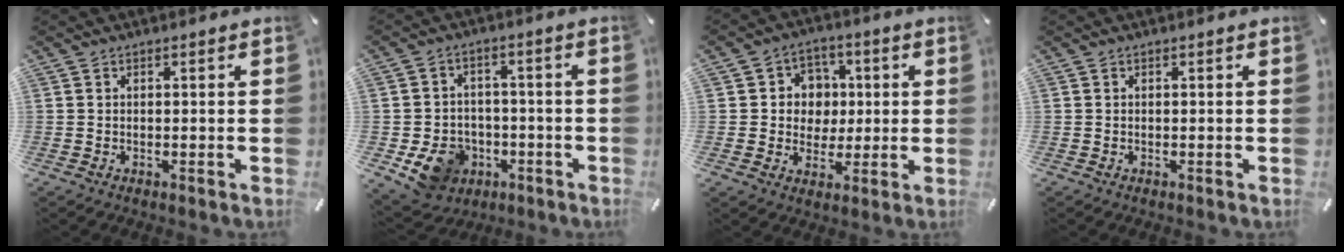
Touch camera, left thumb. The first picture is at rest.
{"total": 10.5, "force": [-4.0, 8.8, 4.1], "torque": [-0.081, 0.029, -0.064]}
{"total": 7.4, "force": [0.2, 7.3, 1.5], "torque": [-0.027, 0.006, 0.004]}
{"total": 0.0}